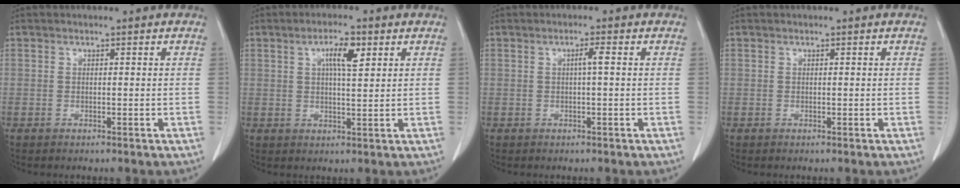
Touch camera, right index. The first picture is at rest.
{"total": 4.9, "force": [2.0, 1.0, 4.3], "torque": [-0.078, 0.002, 0.034]}
{"total": 1.5, "force": [0.1, -0.1, 1.5], "torque": [-0.027, 0.003, 0.001]}
{"total": 0.0}